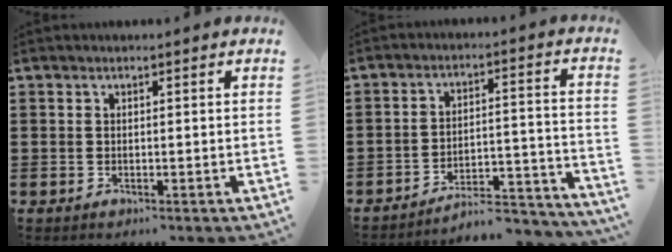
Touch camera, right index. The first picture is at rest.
{"total": 5.9, "force": [-5.6, 0.5, 1.7], "torque": [-0.027, 0.001, -0.112]}